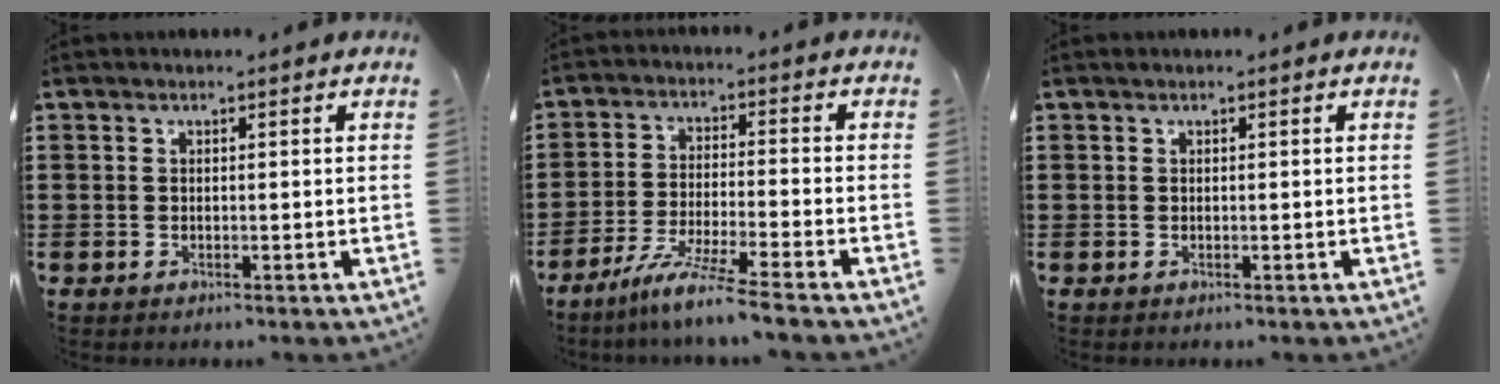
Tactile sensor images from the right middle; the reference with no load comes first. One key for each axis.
{"total": 6.8, "fx": -5.6, "fy": -0.7, "fz": 3.7, "tx": -0.077, "ty": -0.020, "tz": -0.108}
{"total": 0.0}